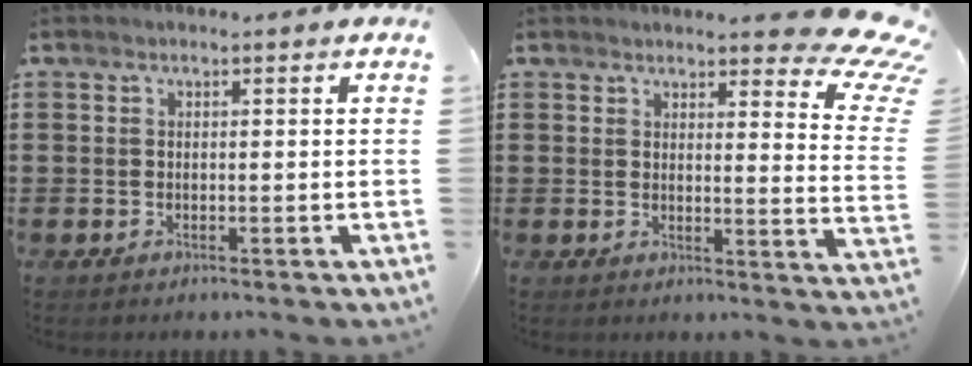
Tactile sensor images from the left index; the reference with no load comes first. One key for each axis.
{"total": 7.1, "fx": 5.9, "fy": 1.2, "fz": 3.7, "tx": -0.054, "ty": -0.034, "tz": 0.101}